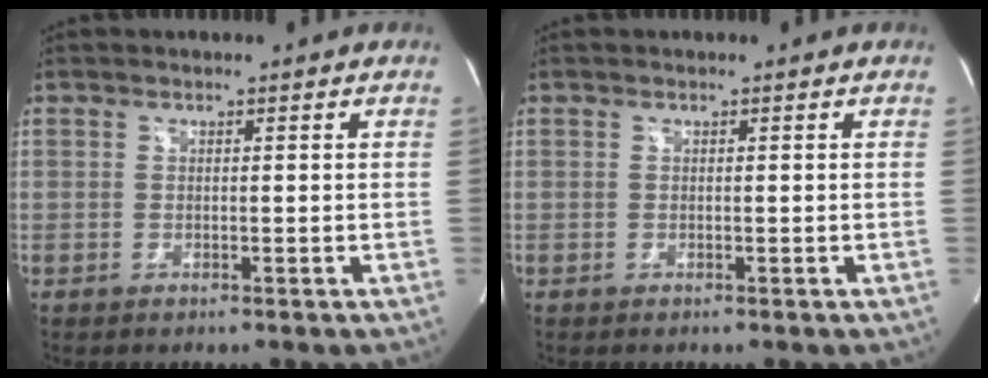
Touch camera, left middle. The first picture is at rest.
{"total": 0.0}